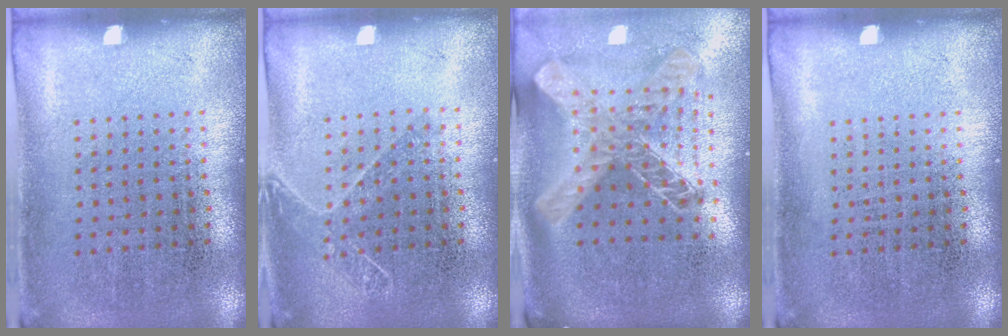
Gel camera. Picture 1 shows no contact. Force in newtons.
{"total": 1.2, "press": 1.0, "slide": 0.6}
{"total": 2.1, "press": 1.6, "slide": 1.4}
{"total": 0.0}